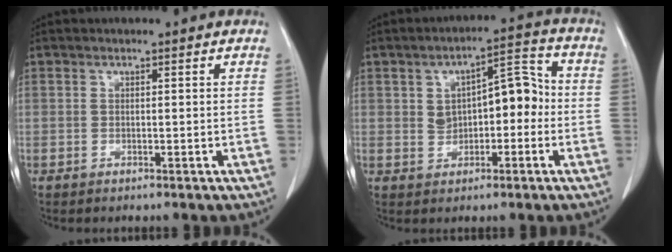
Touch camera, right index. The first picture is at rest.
{"total": 8.1, "force": [0.0, 4.2, 6.9], "torque": [-0.098, 0.039, 0.005]}